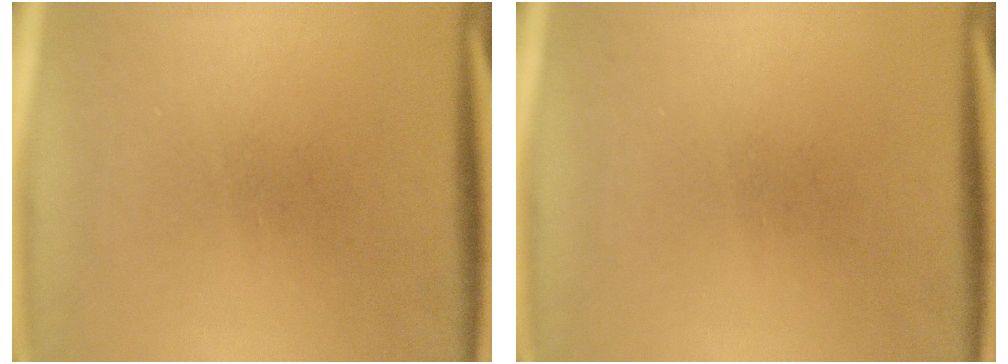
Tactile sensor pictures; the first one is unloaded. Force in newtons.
{"total": 0.0}